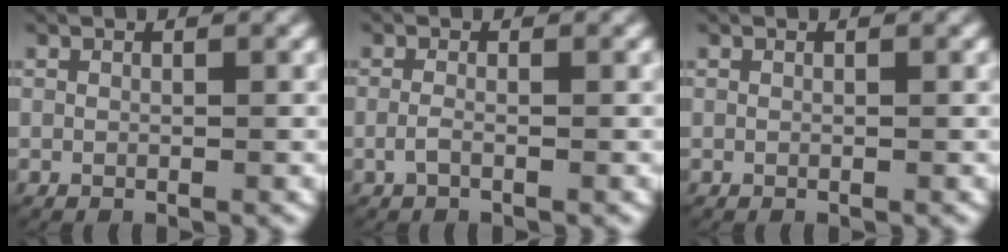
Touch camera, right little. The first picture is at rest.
{"total": 1.1, "force": [-0.6, 0.3, 0.8], "torque": [-0.026, -0.007, -0.009]}
{"total": 0.0}